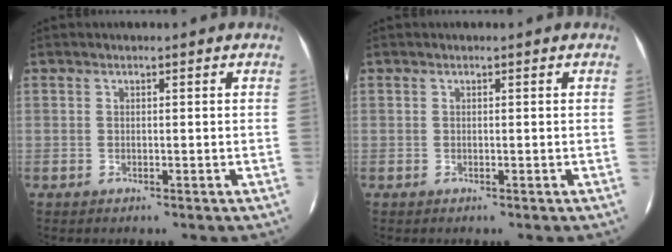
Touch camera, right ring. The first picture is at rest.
{"total": 0.0}